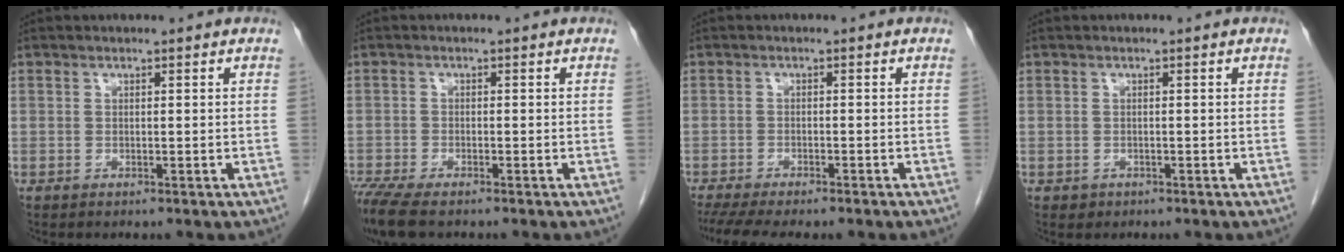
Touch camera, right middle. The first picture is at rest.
{"total": 6.8, "force": [-5.4, 1.5, 3.9], "torque": [-0.076, -0.017, -0.095]}
{"total": 9.7, "force": [-8.1, 1.5, 5.2], "torque": [-0.072, -0.006, -0.117]}
{"total": 0.8, "force": [-0.4, 0.7, 0.1], "torque": [-0.005, 0.002, -0.004]}